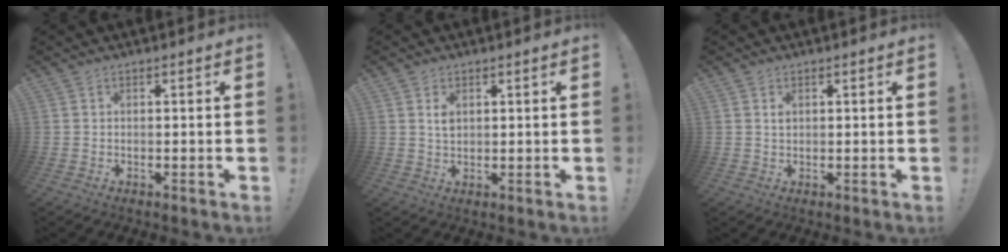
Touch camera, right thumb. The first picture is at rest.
{"total": 2.5, "force": [1.0, 1.6, 1.7], "torque": [-0.013, -0.008, 0.012]}
{"total": 1.0, "force": [0.5, 0.6, 0.5], "torque": [-0.003, -0.003, 0.009]}